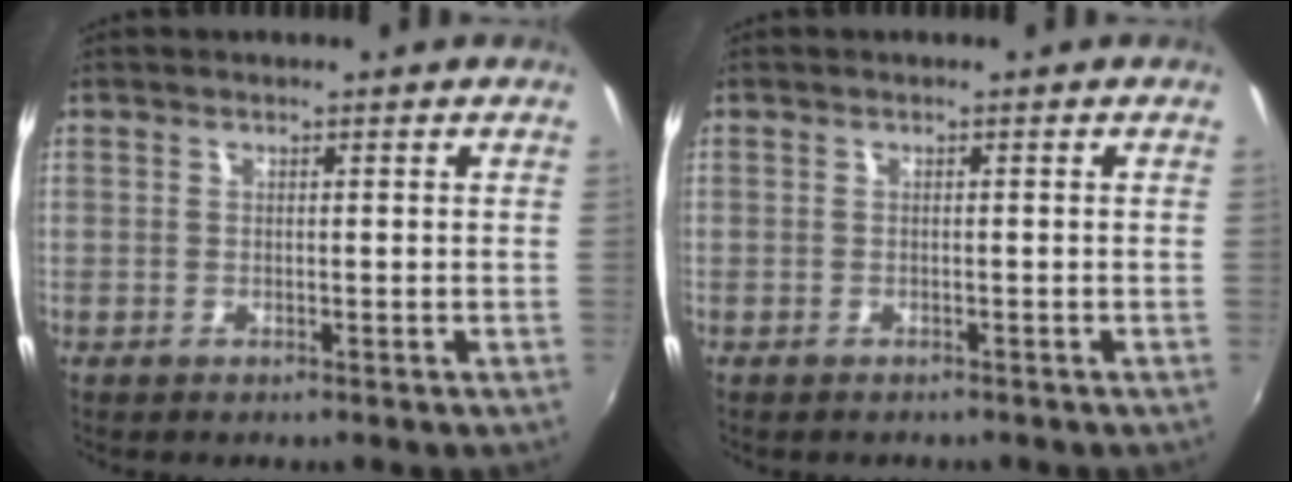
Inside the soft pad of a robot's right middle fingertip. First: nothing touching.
{"total": 0.6, "force": [-0.5, 0.2, 0.2], "torque": [-0.005, -0.003, -0.006]}